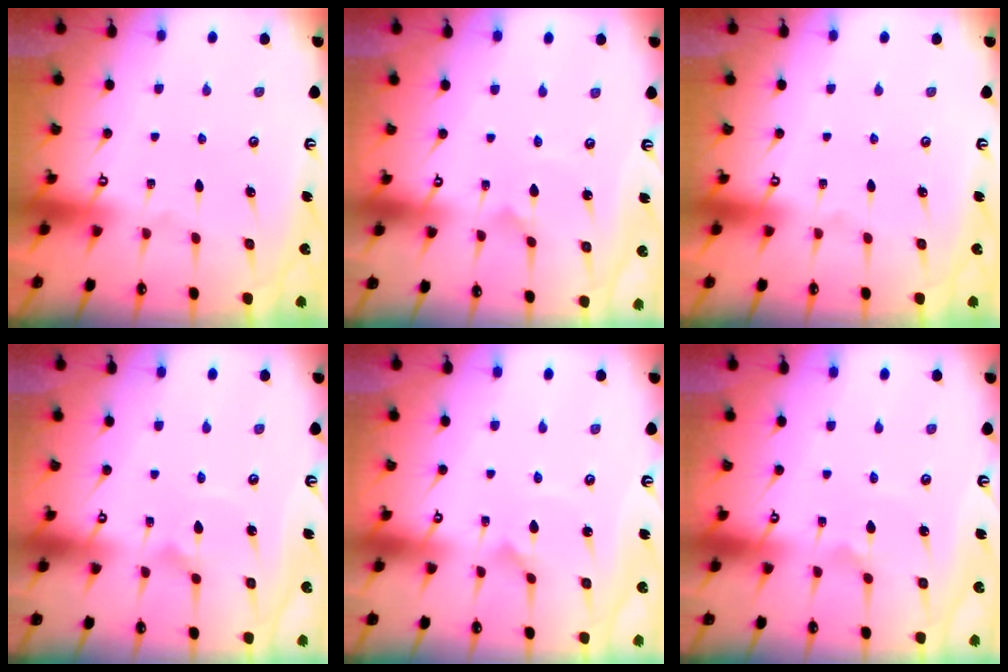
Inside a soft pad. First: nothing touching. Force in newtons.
{"total": 1.3, "press": 1.3, "slide": 0.2}
{"total": 0.0}
{"total": 2.6, "press": 2.6, "slide": 0.1}
{"total": 1.2, "press": 1.2, "slide": 0.1}
{"total": 2.0, "press": 2.0, "slide": 0.1}